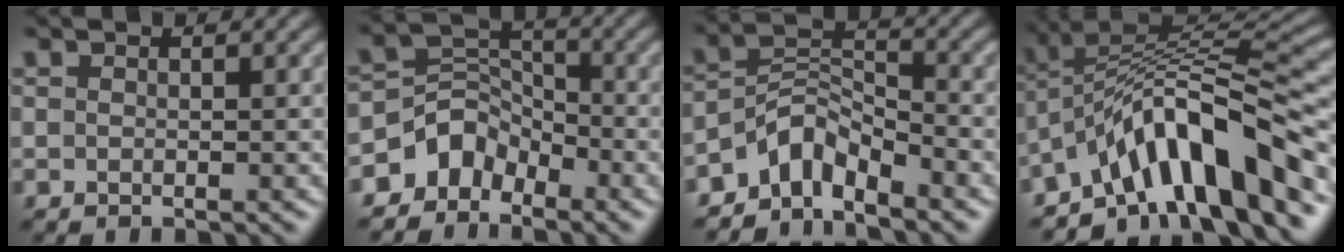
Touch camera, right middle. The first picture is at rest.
{"total": 4.1, "force": [-3.1, 2.6, 0.9], "torque": [-0.008, 0.007, -0.066]}
{"total": 4.5, "force": [-3.6, 1.8, 2.0], "torque": [-0.027, 0.007, -0.081]}
{"total": 11.2, "force": [-6.1, 3.2, 8.8], "torque": [-0.119, 0.023, -0.112]}